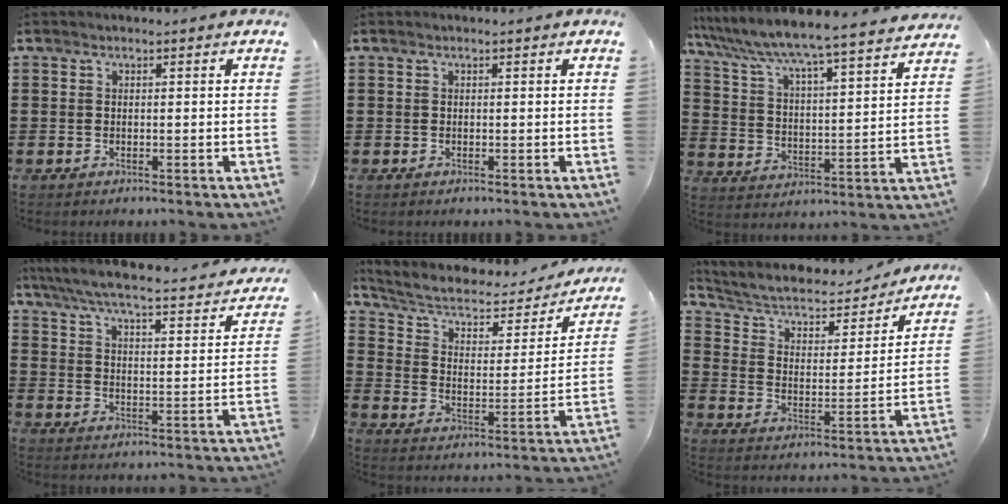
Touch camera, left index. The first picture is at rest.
{"total": 0.0}
{"total": 5.6, "force": [5.3, -0.6, 1.6], "torque": [-0.061, -0.049, 0.081]}
{"total": 5.1, "force": [4.5, 0.0, 2.3], "torque": [-0.068, -0.038, 0.069]}
{"total": 5.4, "force": [3.4, 2.8, 3.1], "torque": [-0.079, -0.019, 0.052]}
{"total": 4.9, "force": [3.9, 2.1, 2.1], "torque": [-0.062, -0.025, 0.059]}